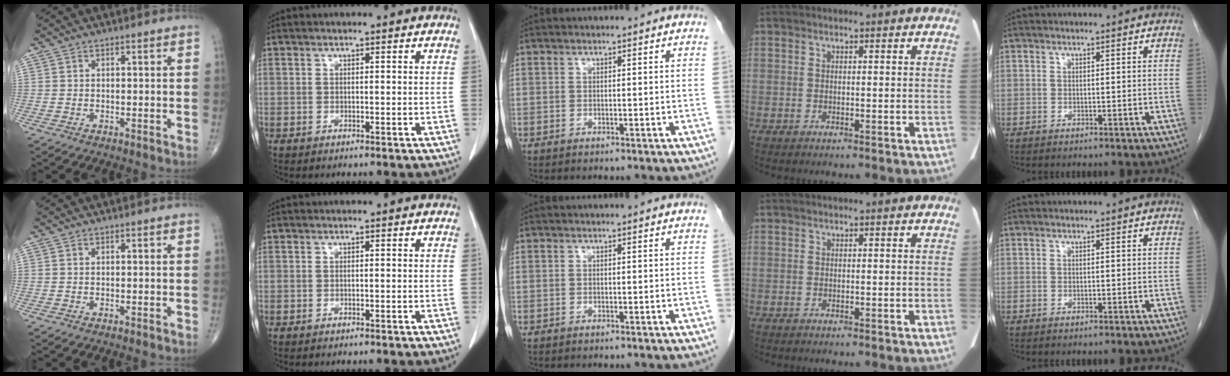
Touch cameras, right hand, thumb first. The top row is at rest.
{}